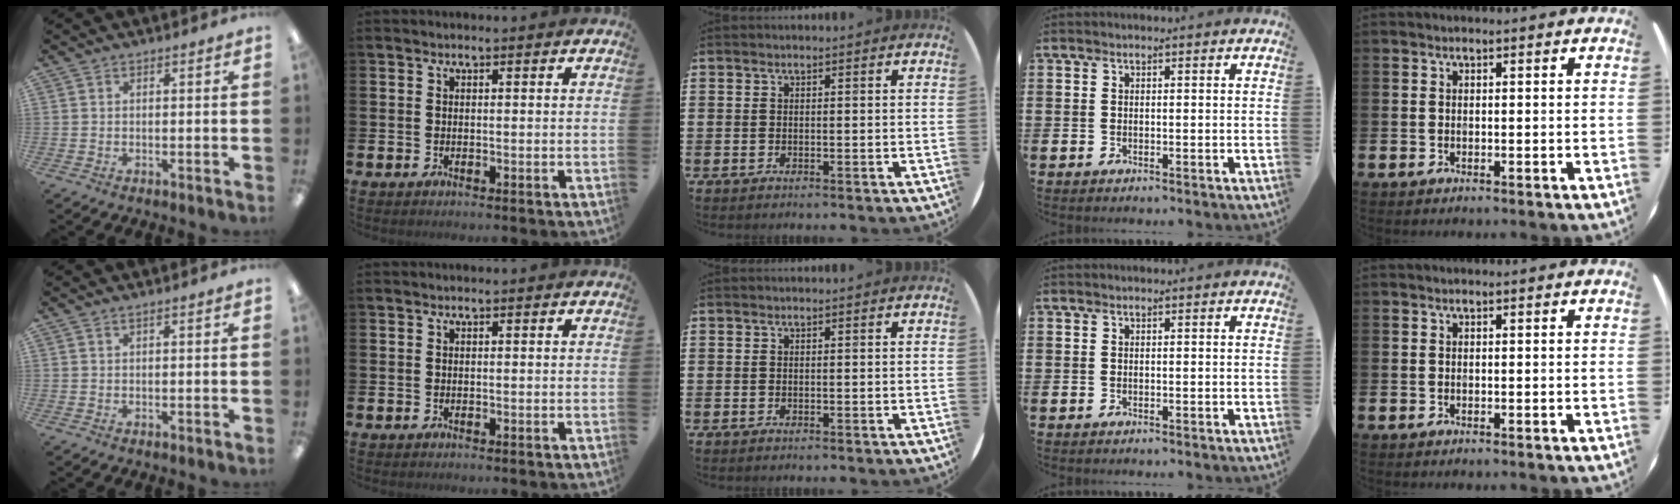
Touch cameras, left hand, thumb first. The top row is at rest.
{"thumb": {"total": 0.7, "force": [0.4, 0.0, 0.5], "torque": [-0.011, 0.001, 0.006]}}